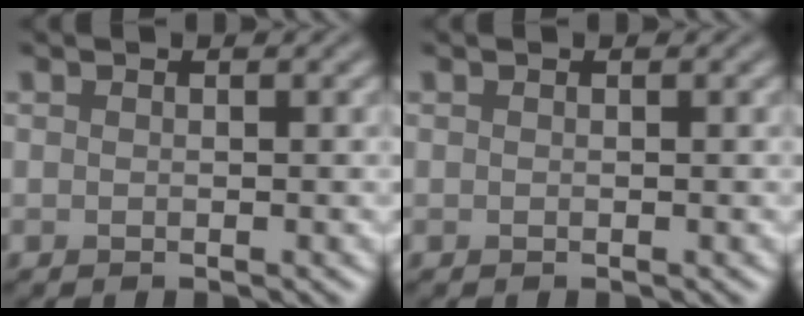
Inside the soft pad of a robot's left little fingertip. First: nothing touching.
{"total": 0.0}